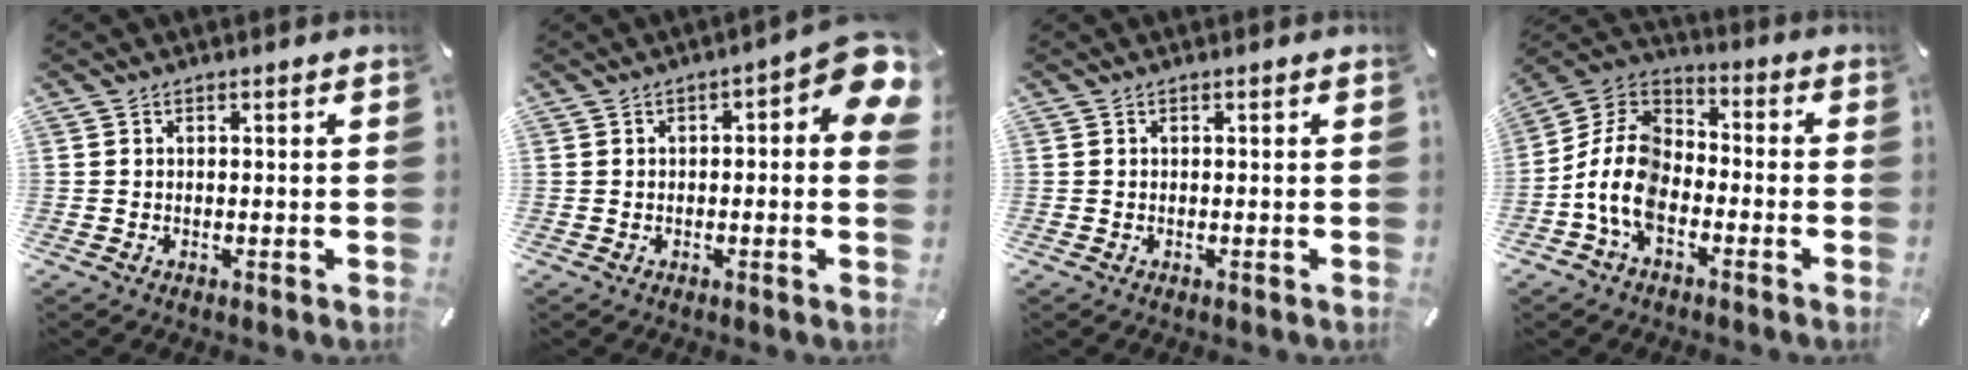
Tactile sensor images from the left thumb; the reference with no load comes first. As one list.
[{"total": 7.8, "force": [1.4, 3.1, 7.0], "torque": [-0.078, -0.020, 0.019]}, {"total": 0.0}, {"total": 11.7, "force": [-5.3, 7.8, 6.9], "torque": [-0.177, 0.013, -0.109]}]